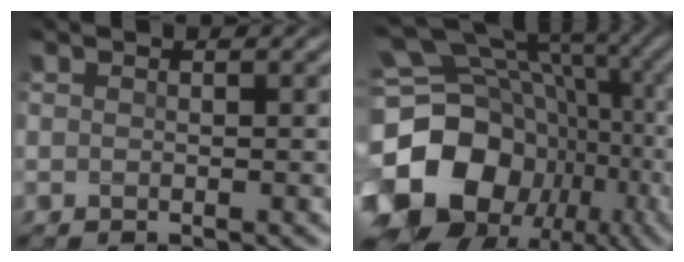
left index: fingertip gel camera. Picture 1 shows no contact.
{"total": 19.0, "force": [-3.0, 14.9, 11.4], "torque": [-0.240, 0.002, -0.041]}